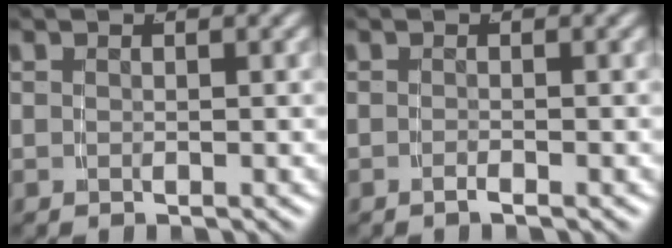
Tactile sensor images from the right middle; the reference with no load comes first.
{"total": 0.9, "force": [-0.7, -0.5, 0.3], "torque": [-0.006, 0.001, -0.015]}